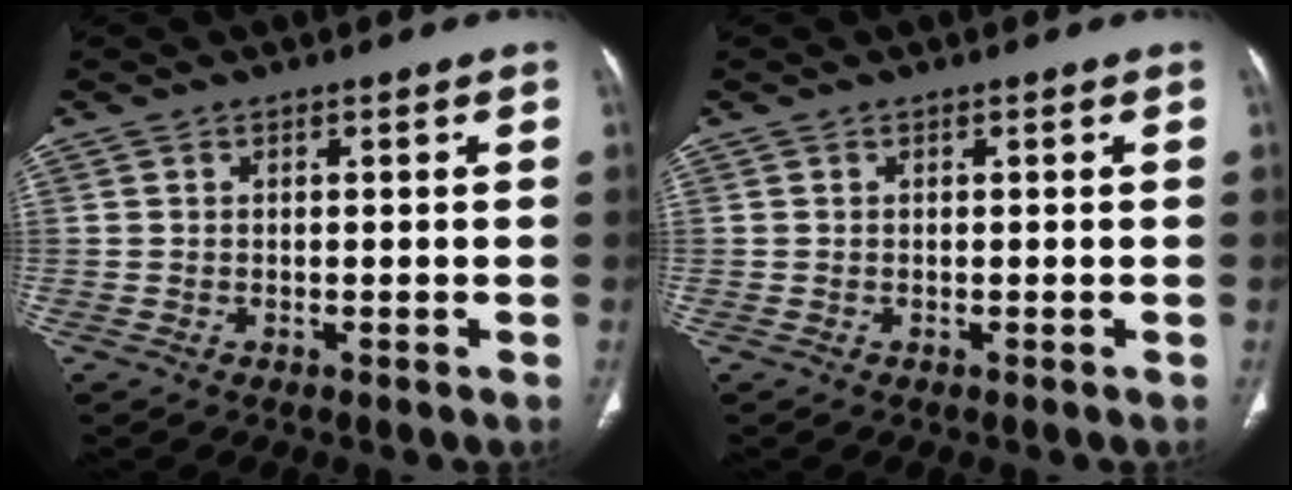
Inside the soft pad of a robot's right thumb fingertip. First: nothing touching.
{"total": 0.0}